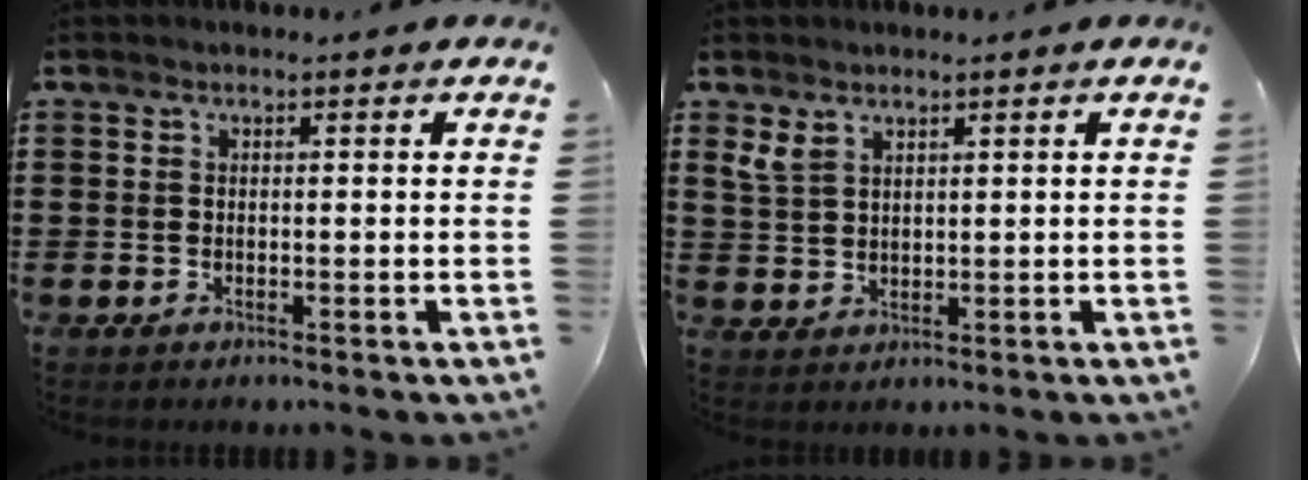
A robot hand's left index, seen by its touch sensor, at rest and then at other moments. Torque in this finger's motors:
{"motor_torque": [0.49, -0.48, 0.64, 0.06]}